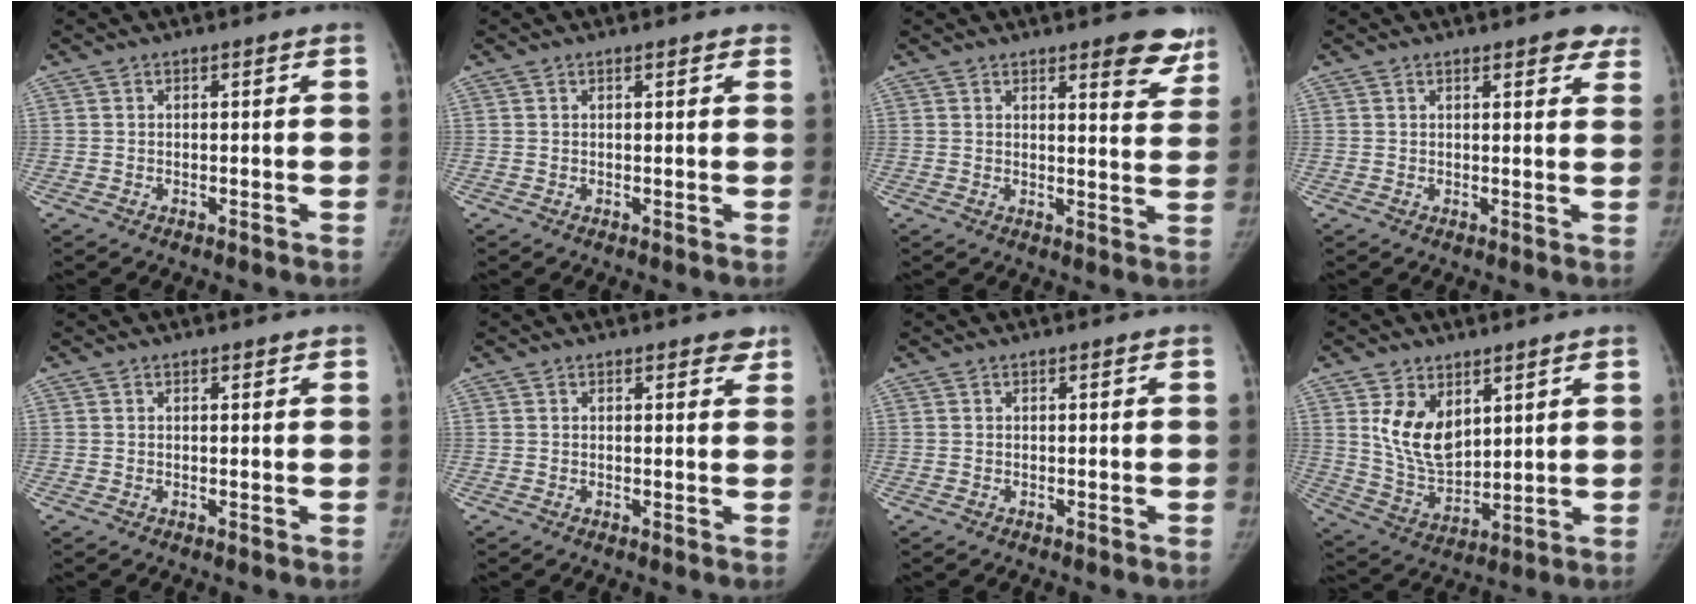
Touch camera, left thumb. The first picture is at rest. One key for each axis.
{"total": 1.9, "fx": 1.4, "fy": 0.6, "fz": 1.0, "tx": -0.001, "ty": 0.001, "tz": 0.014}
{"total": 8.7, "fx": 6.3, "fy": 2.6, "fz": 5.3, "tx": -0.028, "ty": -0.038, "tz": 0.067}
{"total": 5.4, "fx": 4.2, "fy": 2.0, "fz": 2.8, "tx": -0.002, "ty": -0.014, "tz": 0.039}
{"total": 0.8, "fx": 0.6, "fy": 0.4, "fz": 0.3, "tx": -0.001, "ty": -0.004, "tz": 0.006}
{"total": 2.2, "fx": 1.6, "fy": 1.1, "fz": 1.0, "tx": 0.009, "ty": -0.007, "tz": 0.013}
{"total": 0.0}
{"total": 11.2, "fx": 4.6, "fy": 6.9, "fz": 7.5, "tx": -0.106, "ty": -0.034, "tz": 0.102}